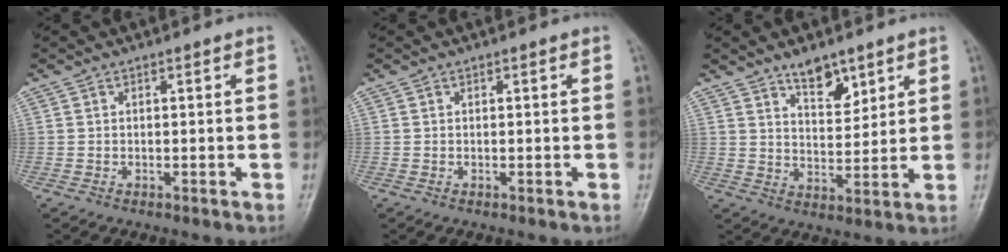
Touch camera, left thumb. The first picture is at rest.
{"total": 0.0}
{"total": 7.0, "force": [4.8, 3.2, 3.9], "torque": [-0.037, -0.037, 0.083]}